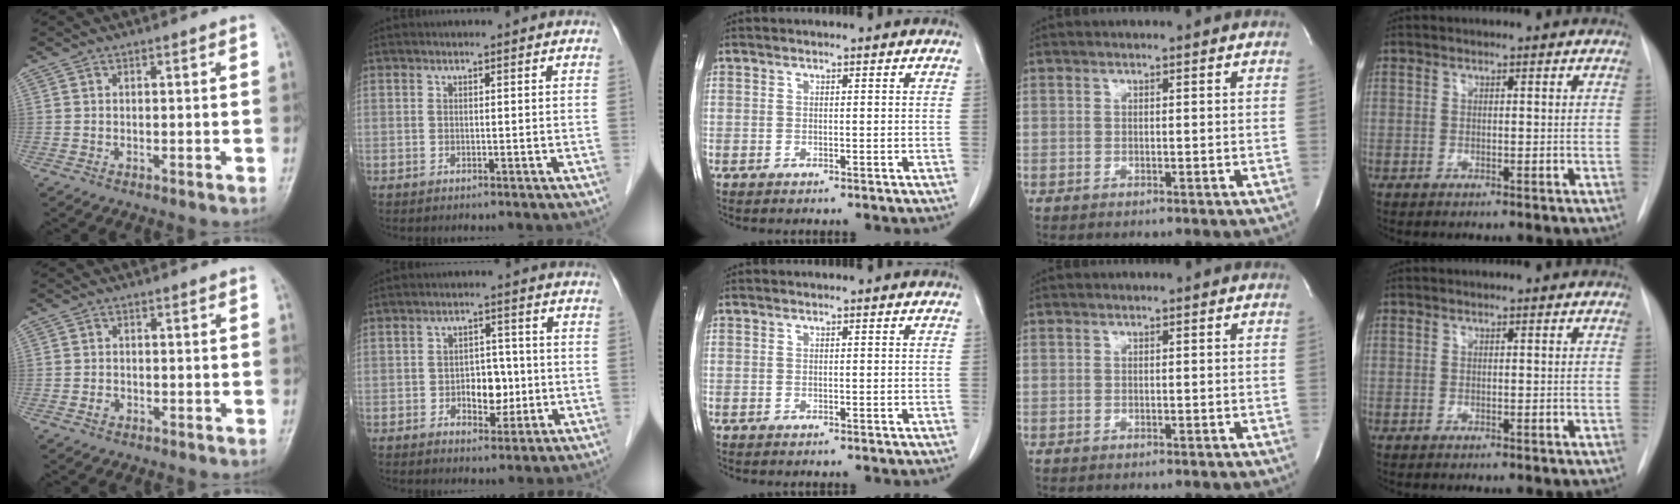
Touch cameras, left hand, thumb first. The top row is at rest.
{"thumb": {"total": 1.3, "force": [-0.6, 1.0, 0.5], "torque": [-0.007, 0.004, -0.011]}, "index": {"total": 5.1, "force": [-1.1, 3.2, 3.8], "torque": [-0.053, 0.011, -0.016]}}